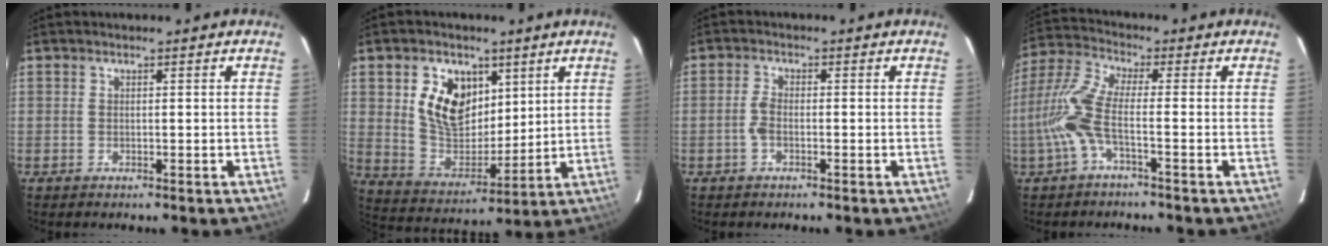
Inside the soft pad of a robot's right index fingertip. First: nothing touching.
{"total": 12.6, "force": [4.8, 8.6, 7.9], "torque": [-0.151, 0.008, 0.102]}
{"total": 2.2, "force": [-0.9, 1.0, 1.8], "torque": [-0.044, 0.007, -0.019]}
{"total": 8.3, "force": [-2.6, 1.1, 7.8], "torque": [-0.189, 0.008, -0.055]}